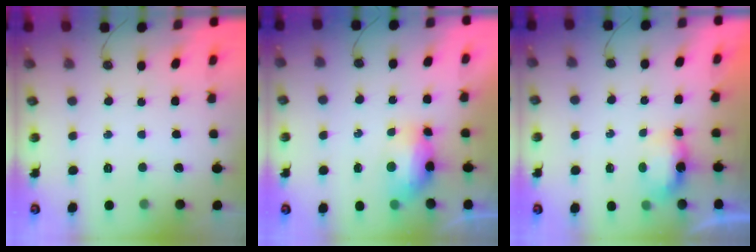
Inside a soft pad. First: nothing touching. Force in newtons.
{"total": 7.5, "press": 7.4, "slide": 1.1}
{"total": 5.4, "press": 5.2, "slide": 1.4}